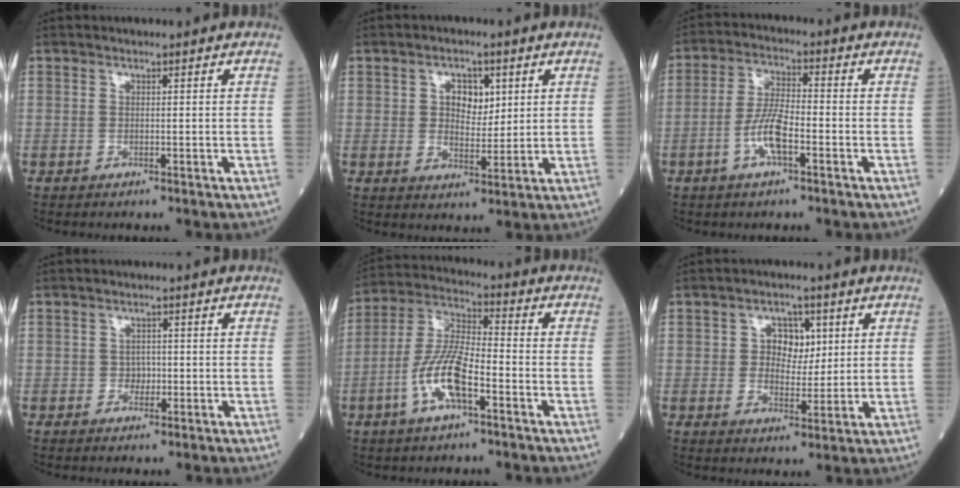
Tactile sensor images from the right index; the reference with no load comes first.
{"total": 5.2, "force": [1.7, 3.1, 3.8], "torque": [-0.059, 0.007, 0.031]}
{"total": 6.5, "force": [-2.5, 1.6, 5.8], "torque": [-0.119, 0.004, -0.051]}
{"total": 1.7, "force": [-0.4, 1.3, 1.0], "torque": [-0.010, 0.005, -0.006]}
{"total": 10.4, "force": [-4.0, 2.8, 9.1], "torque": [-0.194, 0.007, -0.079]}
{"total": 5.3, "force": [1.5, 3.5, 3.6], "torque": [-0.051, 0.010, 0.026]}